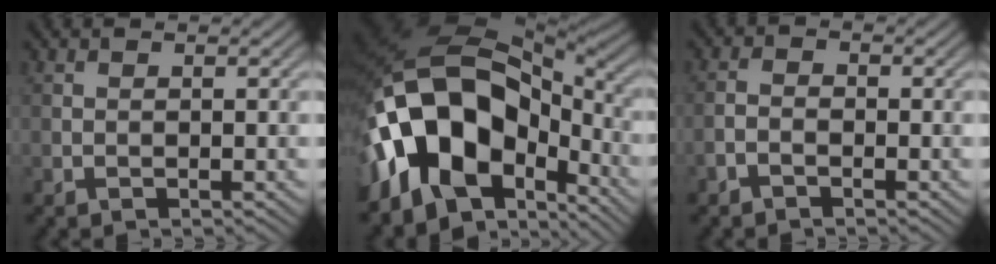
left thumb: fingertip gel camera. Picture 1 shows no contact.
{"total": 19.2, "force": [-4.0, 11.2, 15.1], "torque": [-0.301, -0.002, -0.064]}
{"total": 1.5, "force": [-1.2, 0.6, 0.7], "torque": [-0.014, 0.004, -0.029]}